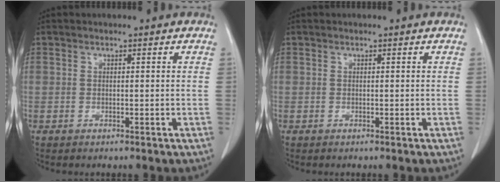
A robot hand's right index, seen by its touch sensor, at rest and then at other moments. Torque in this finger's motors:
{"motor_torque": [0.00, 0.00, 0.00, 0.00]}